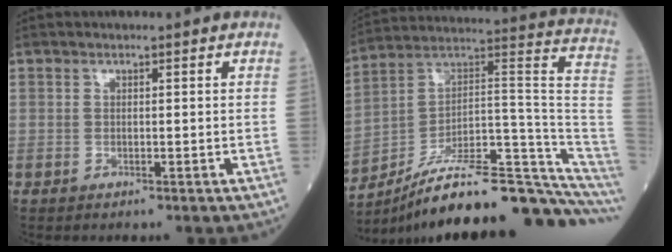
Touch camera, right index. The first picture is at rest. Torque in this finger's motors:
{"motor_torque": [0.78, -1.36, 0.55, 0.07]}